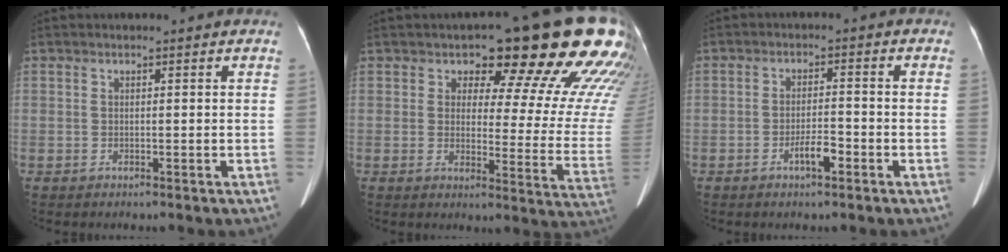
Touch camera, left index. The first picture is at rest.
{"total": 20.5, "force": [14.2, 5.8, 13.5], "torque": [-0.160, -0.034, 0.157]}
{"total": 3.5, "force": [-2.0, 0.9, 2.8], "torque": [-0.049, 0.003, -0.035]}